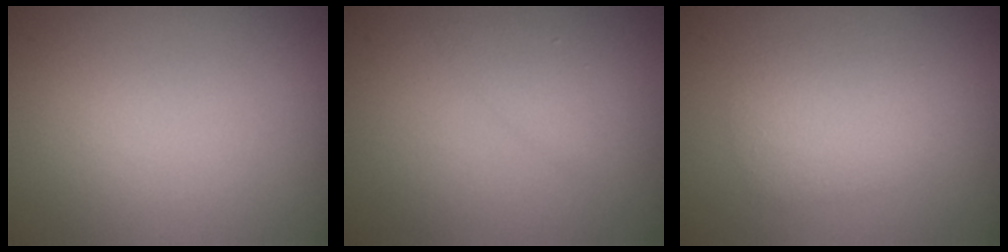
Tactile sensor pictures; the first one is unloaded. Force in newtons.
{"total": 1.7, "press": 1.7, "slide": 0.2}
{"total": 2.9, "press": 2.9, "slide": 0.1}